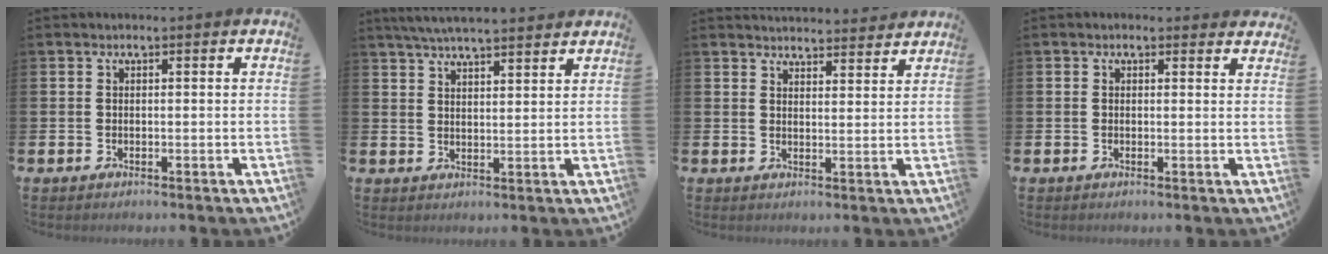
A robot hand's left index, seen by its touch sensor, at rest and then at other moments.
{"total": 5.3, "force": [5.1, 0.3, 1.5], "torque": [-0.045, -0.015, 0.093]}
{"total": 3.9, "force": [3.8, 0.3, -0.1], "torque": [-0.001, -0.025, 0.069]}
{"total": 0.8, "force": [0.7, 0.4, 0.1], "torque": [0.007, 0.000, 0.011]}